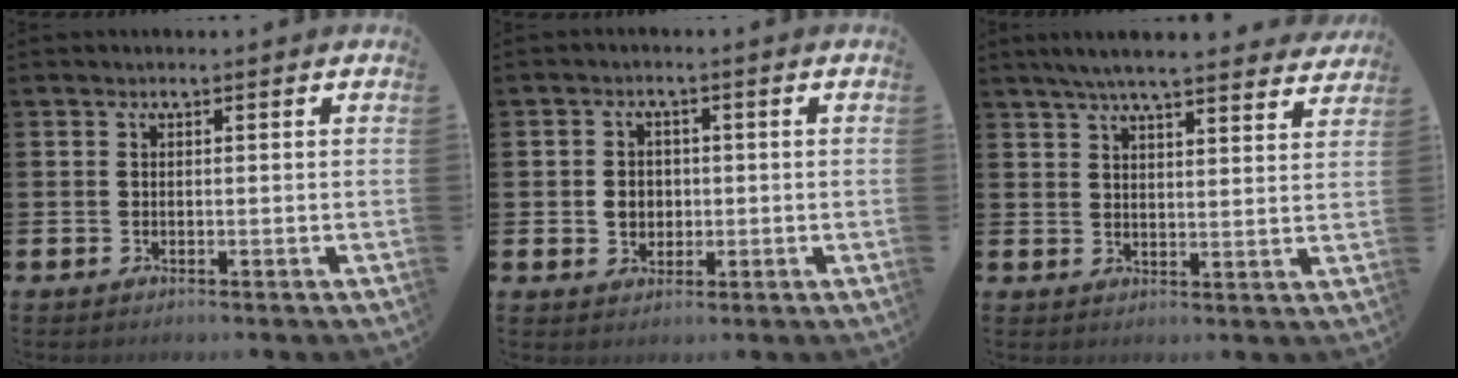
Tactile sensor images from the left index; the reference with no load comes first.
{"total": 2.9, "force": [0.0, 2.6, 1.3], "torque": [-0.009, 0.000, -0.008]}
{"total": 6.3, "force": [5.9, 0.5, 2.0], "torque": [-0.044, -0.028, 0.102]}